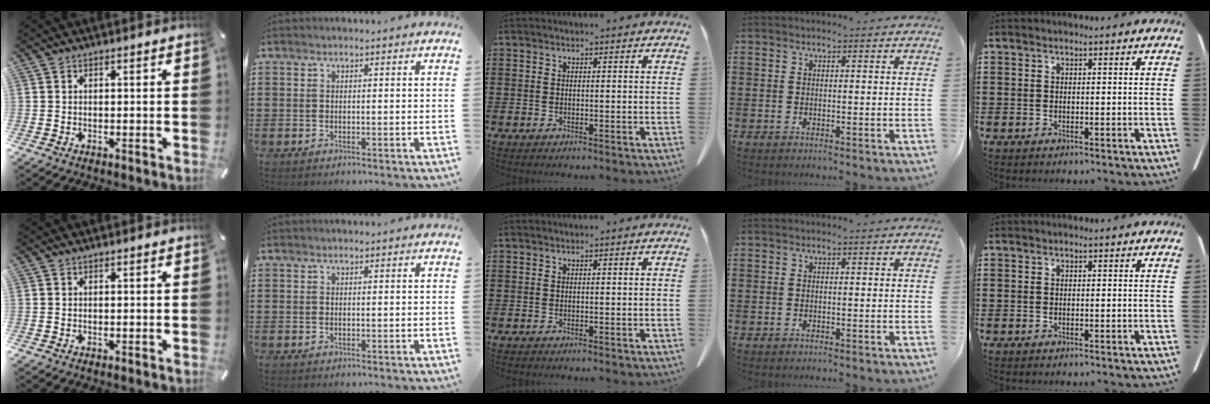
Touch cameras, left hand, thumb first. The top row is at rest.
{}